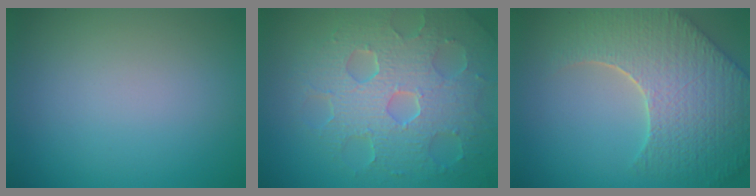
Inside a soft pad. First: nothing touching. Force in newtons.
{"total": 8.5, "press": 5.9, "slide": 6.1}
{"total": 9.1, "press": 6.4, "slide": 6.5}